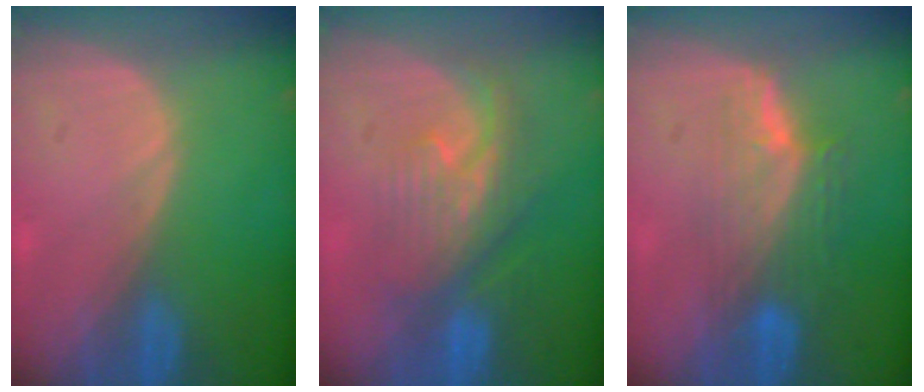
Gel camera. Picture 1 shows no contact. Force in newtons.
{"total": 7.9, "press": 7.5, "slide": 2.5}
{"total": 7.6, "press": 6.7, "slide": 3.5}